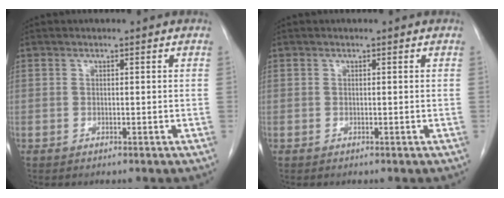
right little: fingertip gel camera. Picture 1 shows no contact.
{"total": 0.0}